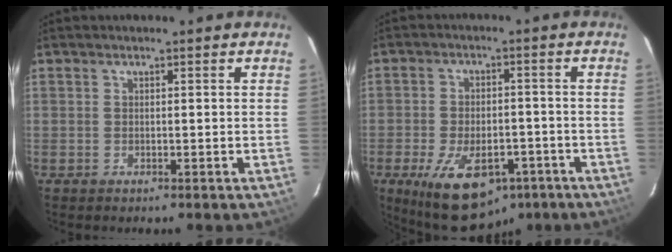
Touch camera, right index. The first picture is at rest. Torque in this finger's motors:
{"motor_torque": [1.64, -0.50, 0.67, 0.16]}